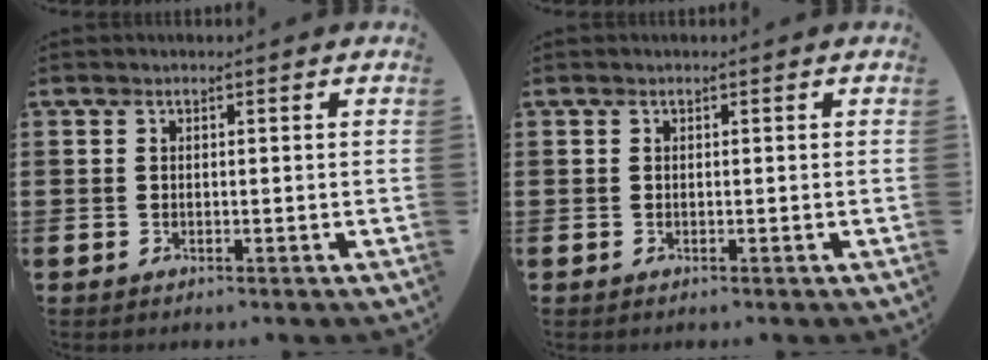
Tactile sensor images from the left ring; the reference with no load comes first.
{"total": 0.0}